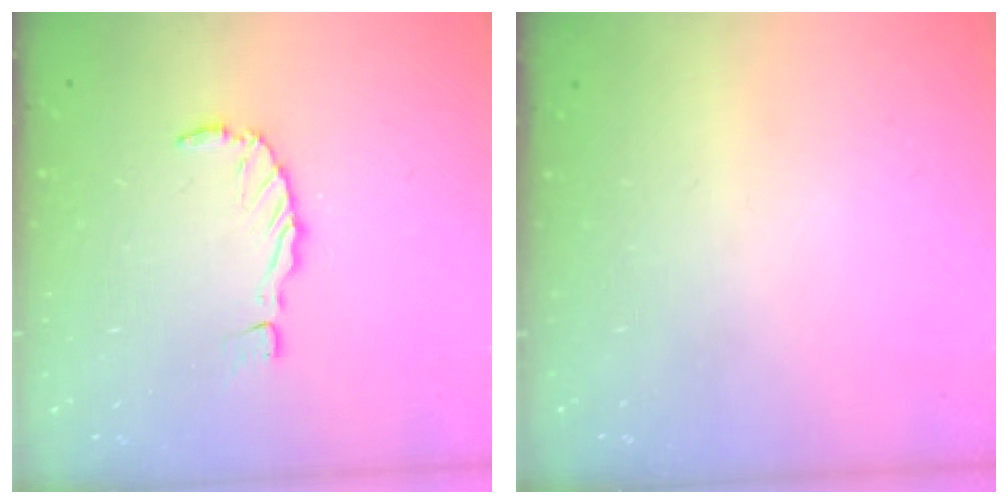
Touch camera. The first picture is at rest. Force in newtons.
{"total": 0.0}